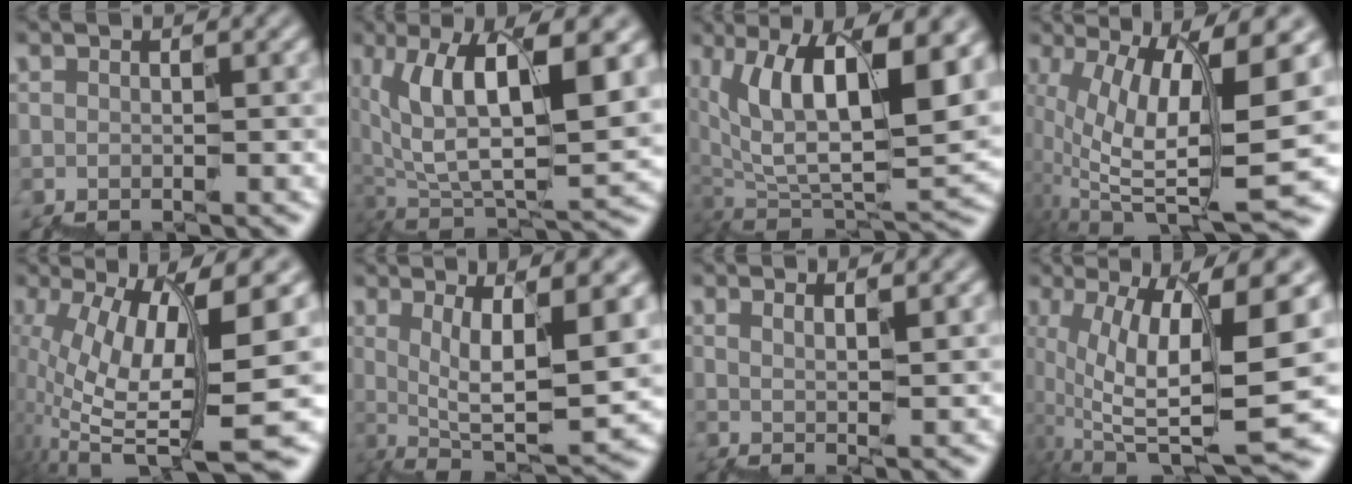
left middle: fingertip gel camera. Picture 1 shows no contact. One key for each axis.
{"total": 10.1, "fx": 3.8, "fy": 3.8, "fz": 8.6, "tx": -0.147, "ty": 0.010, "tz": 0.073}
{"total": 11.8, "fx": 4.5, "fy": 4.8, "fz": 9.7, "tx": -0.152, "ty": 0.005, "tz": 0.082}
{"total": 10.8, "fx": 0.5, "fy": 2.8, "fz": 10.4, "tx": -0.206, "ty": 0.011, "tz": 0.023}
{"total": 11.1, "fx": 0.6, "fy": 2.3, "fz": 10.9, "tx": -0.210, "ty": -0.001, "tz": 0.039}
{"total": 7.8, "fx": 1.8, "fy": 2.3, "fz": 7.2, "tx": -0.120, "ty": 0.008, "tz": 0.035}
{"total": 1.3, "fx": 1.0, "fy": 0.3, "fz": 0.7, "tx": -0.015, "ty": 0.001, "tz": 0.016}
{"total": 9.5, "fx": 0.5, "fy": 2.2, "fz": 9.2, "tx": -0.178, "ty": 0.012, "tz": 0.021}